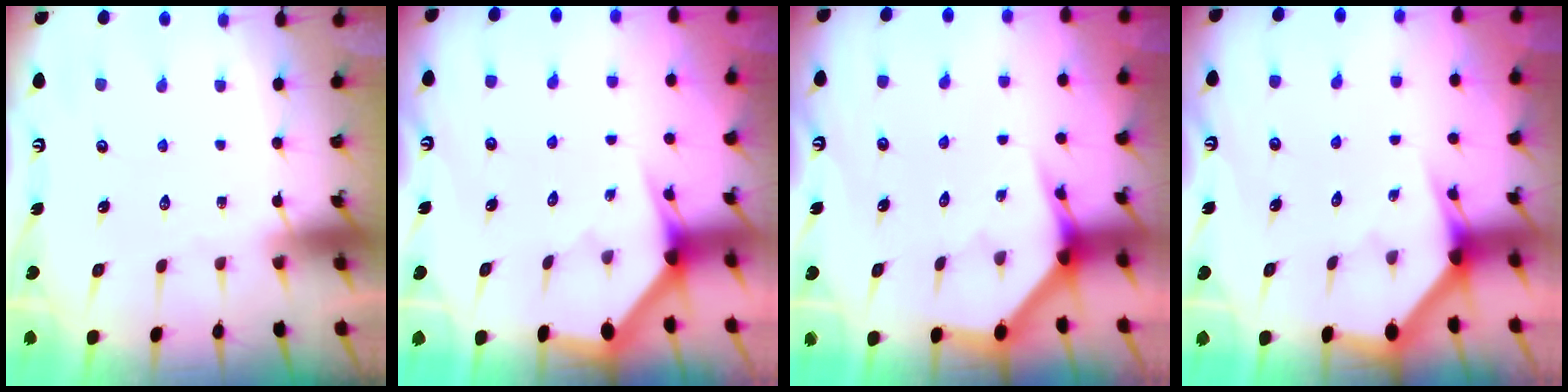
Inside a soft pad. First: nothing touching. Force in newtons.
{"total": 2.9, "press": 2.9, "slide": 0.1}
{"total": 4.0, "press": 4.0, "slide": 0.2}
{"total": 3.0, "press": 3.0, "slide": 0.1}